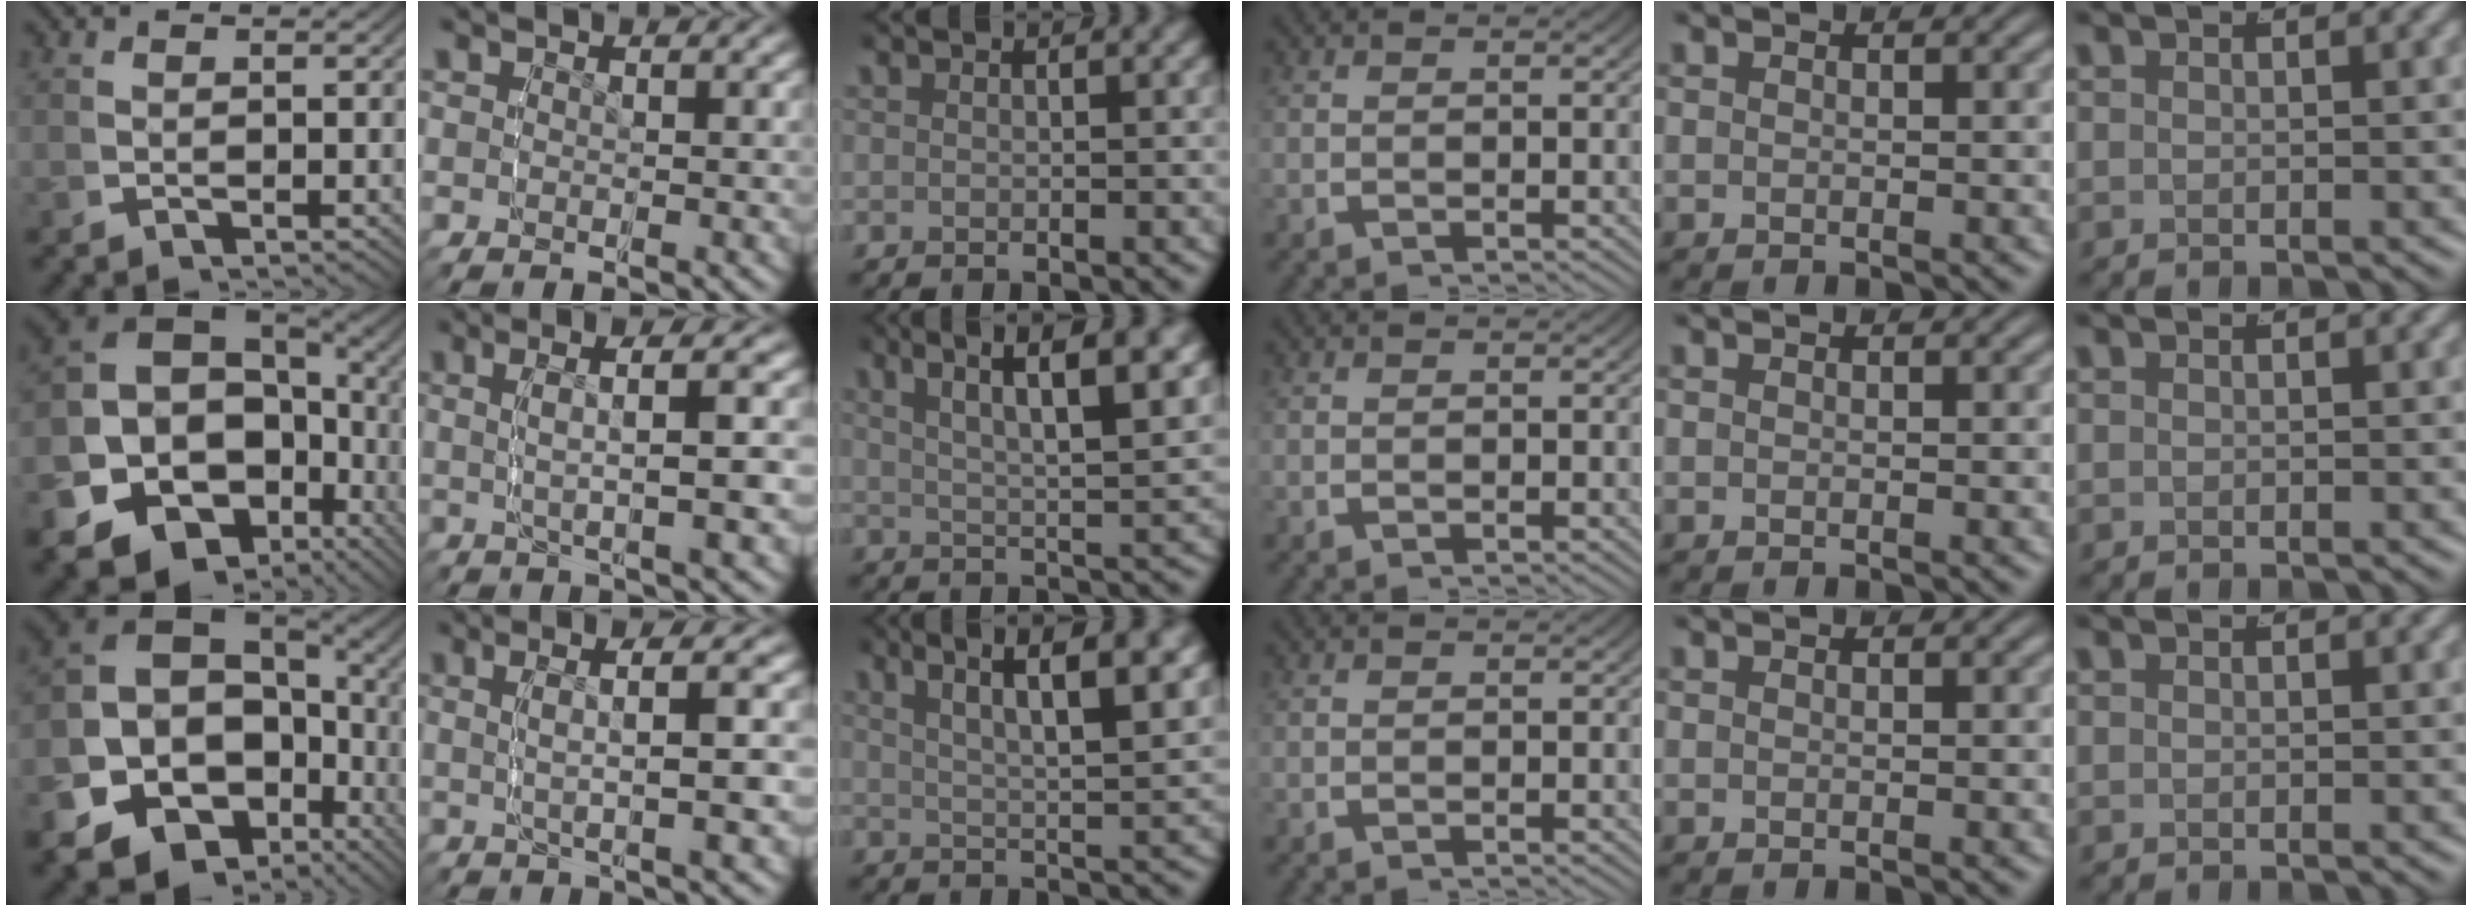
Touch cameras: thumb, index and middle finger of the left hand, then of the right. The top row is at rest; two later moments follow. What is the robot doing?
{"motion": "lift_and_place", "object": "sponge"}